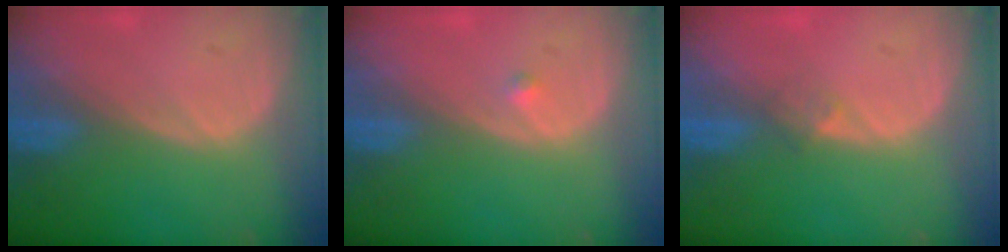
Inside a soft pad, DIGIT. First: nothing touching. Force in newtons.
{"total": 0.7, "press": 0.7, "slide": 0.1}
{"total": 1.5, "press": 1.2, "slide": 1.0}